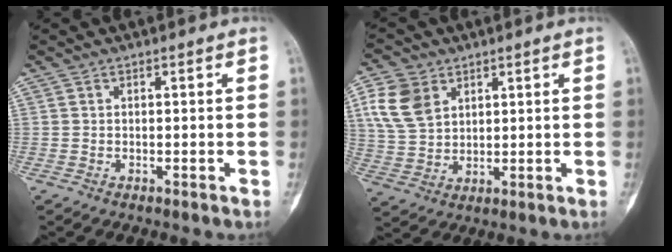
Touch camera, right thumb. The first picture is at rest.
{"total": 9.6, "force": [4.0, 7.0, 5.3], "torque": [-0.094, -0.010, 0.086]}